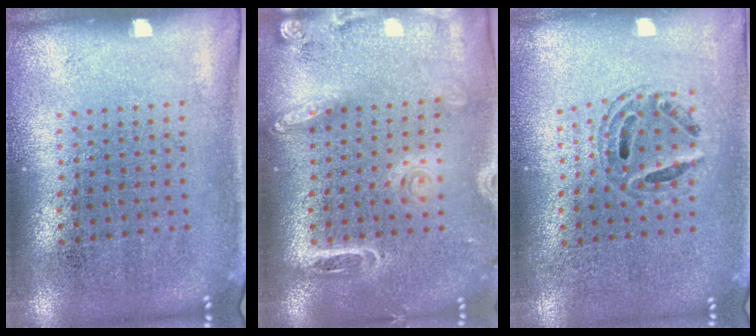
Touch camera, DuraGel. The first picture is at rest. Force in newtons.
{"total": 2.0, "press": 1.8, "slide": 1.1}
{"total": 0.8, "press": 0.7, "slide": 0.2}